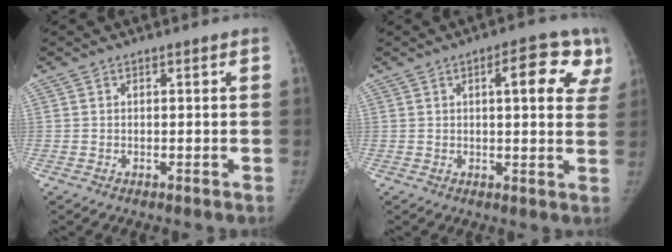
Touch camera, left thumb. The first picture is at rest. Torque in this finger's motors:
{"motor_torque": [0.62, 0.77, 0.37, 0.44, 0.17]}